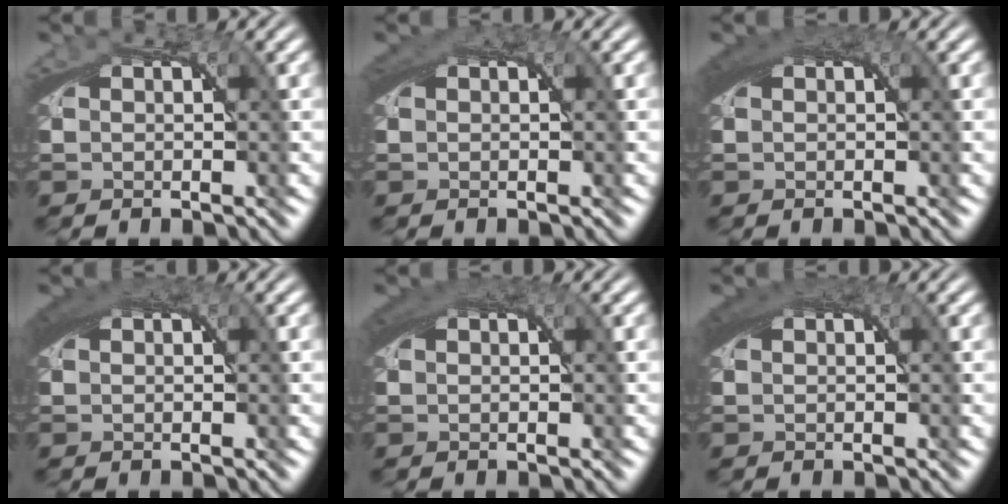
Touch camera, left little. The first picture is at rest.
{"total": 1.5, "force": [0.6, 0.9, 1.1], "torque": [-0.023, -0.002, 0.010]}
{"total": 2.6, "force": [0.9, 1.3, 2.1], "torque": [-0.042, -0.001, 0.016]}
{"total": 2.5, "force": [0.9, 1.3, 2.0], "torque": [-0.040, -0.002, 0.015]}
{"total": 2.1, "force": [0.8, 1.1, 1.6], "torque": [-0.033, -0.001, 0.014]}
{"total": 2.6, "force": [0.9, 1.3, 2.1], "torque": [-0.042, -0.003, 0.016]}